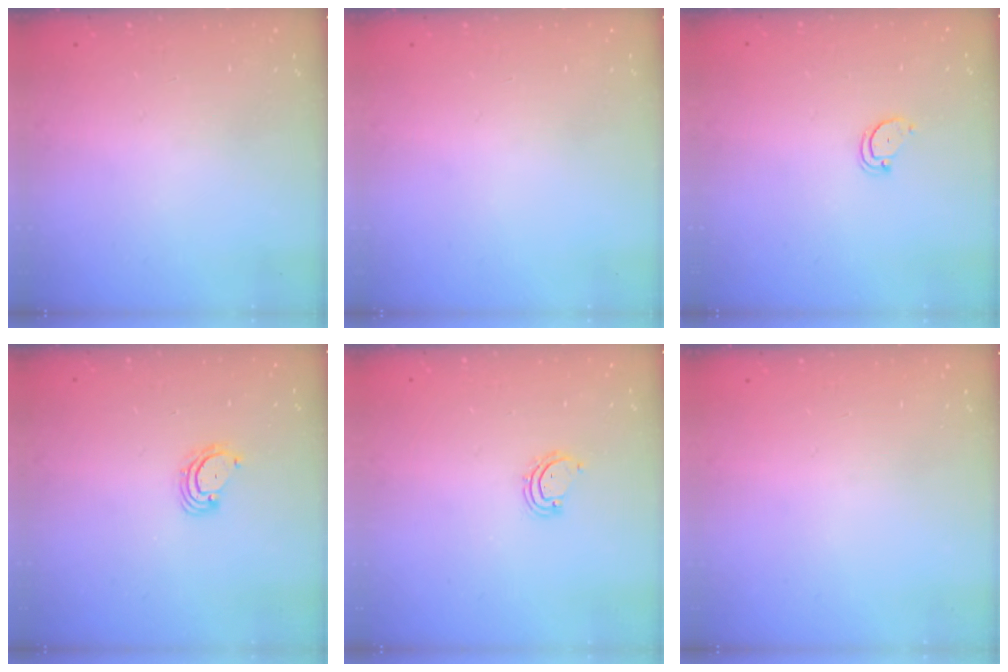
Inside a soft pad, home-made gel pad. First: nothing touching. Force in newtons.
{"total": 0.0}
{"total": 2.4, "press": 2.4, "slide": 0.2}
{"total": 4.5, "press": 4.4, "slide": 0.5}
{"total": 3.7, "press": 3.6, "slide": 0.5}
{"total": 0.0}